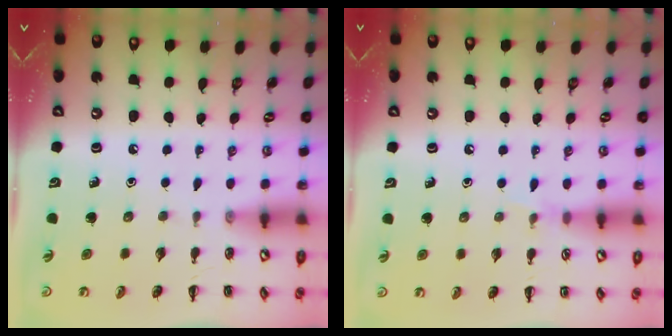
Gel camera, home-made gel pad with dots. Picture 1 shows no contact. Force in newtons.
{"total": 4.3, "press": 4.1, "slide": 1.2}